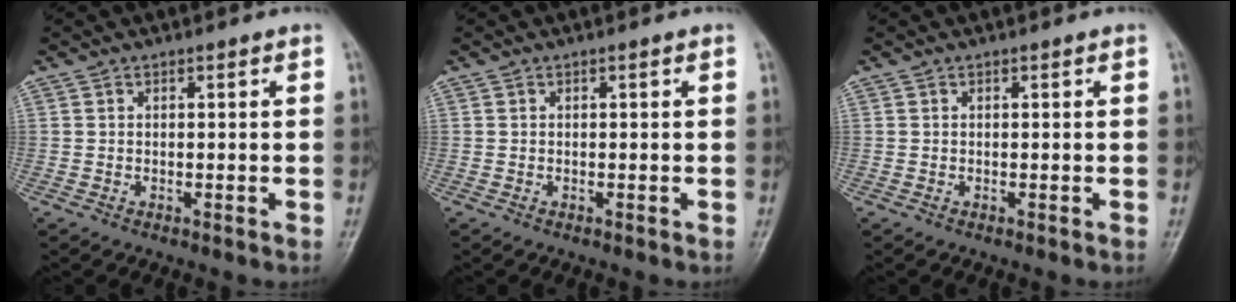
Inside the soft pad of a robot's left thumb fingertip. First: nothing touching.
{"total": 0.0}
{"total": 0.0}